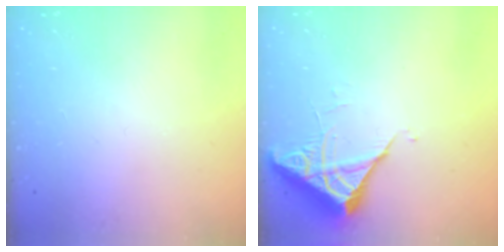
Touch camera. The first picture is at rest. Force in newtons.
{"total": 5.4, "press": 5.4, "slide": 0.3}